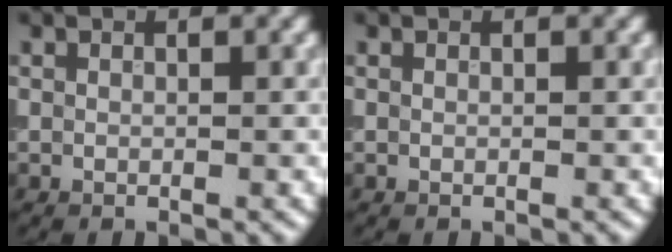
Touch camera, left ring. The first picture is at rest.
{"total": 0.0}